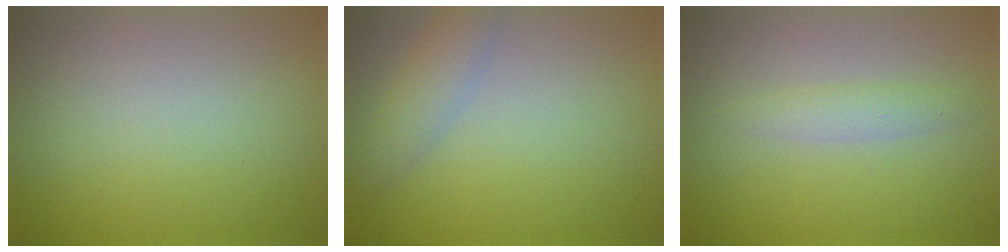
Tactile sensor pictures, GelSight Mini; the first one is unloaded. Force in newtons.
{"total": 2.5, "press": 2.5, "slide": 0.1}
{"total": 1.6, "press": 1.6, "slide": 0.0}